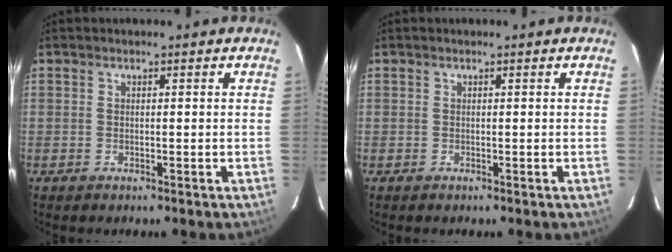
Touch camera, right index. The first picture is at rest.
{"total": 0.0}